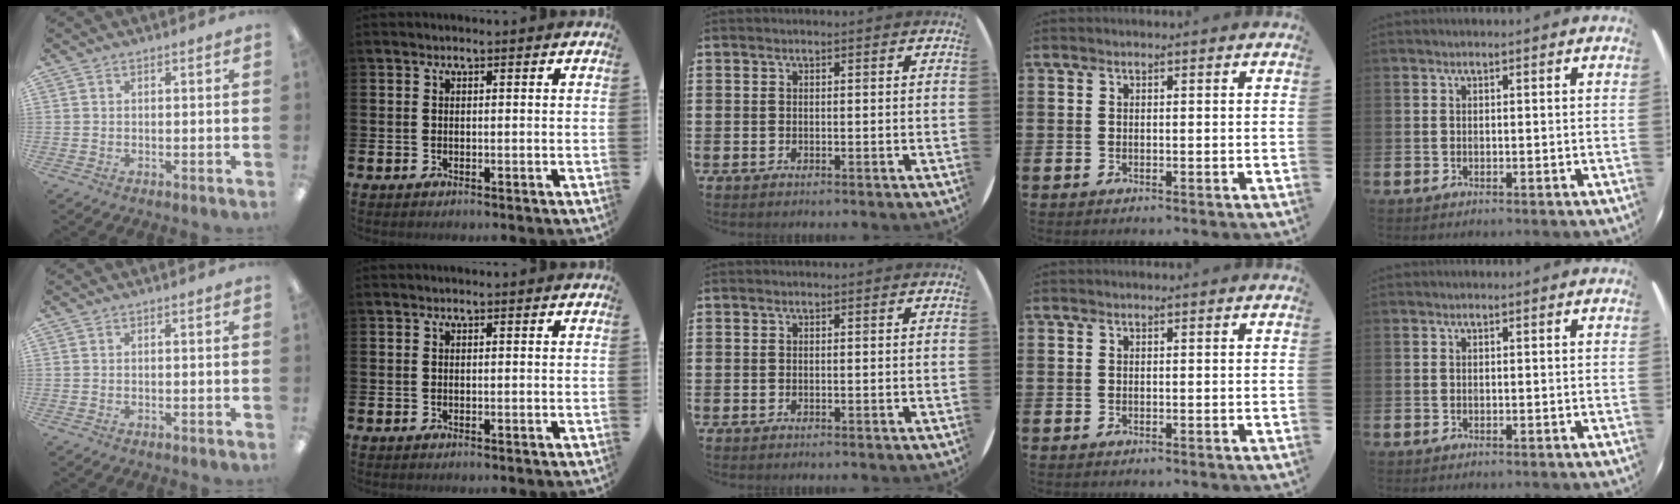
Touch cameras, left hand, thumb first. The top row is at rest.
{}